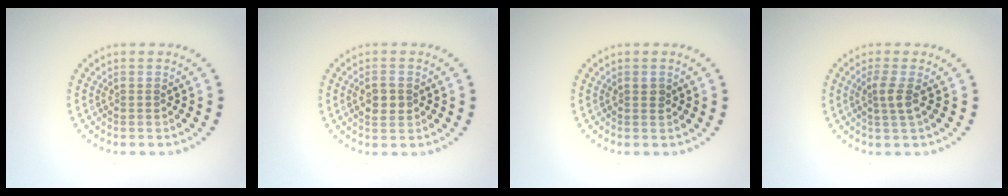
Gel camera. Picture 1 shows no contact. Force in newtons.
{"total": 2.1, "press": 2.1, "slide": 0.1}
{"total": 0.8, "press": 0.7, "slide": 0.3}
{"total": 1.8, "press": 1.3, "slide": 1.2}